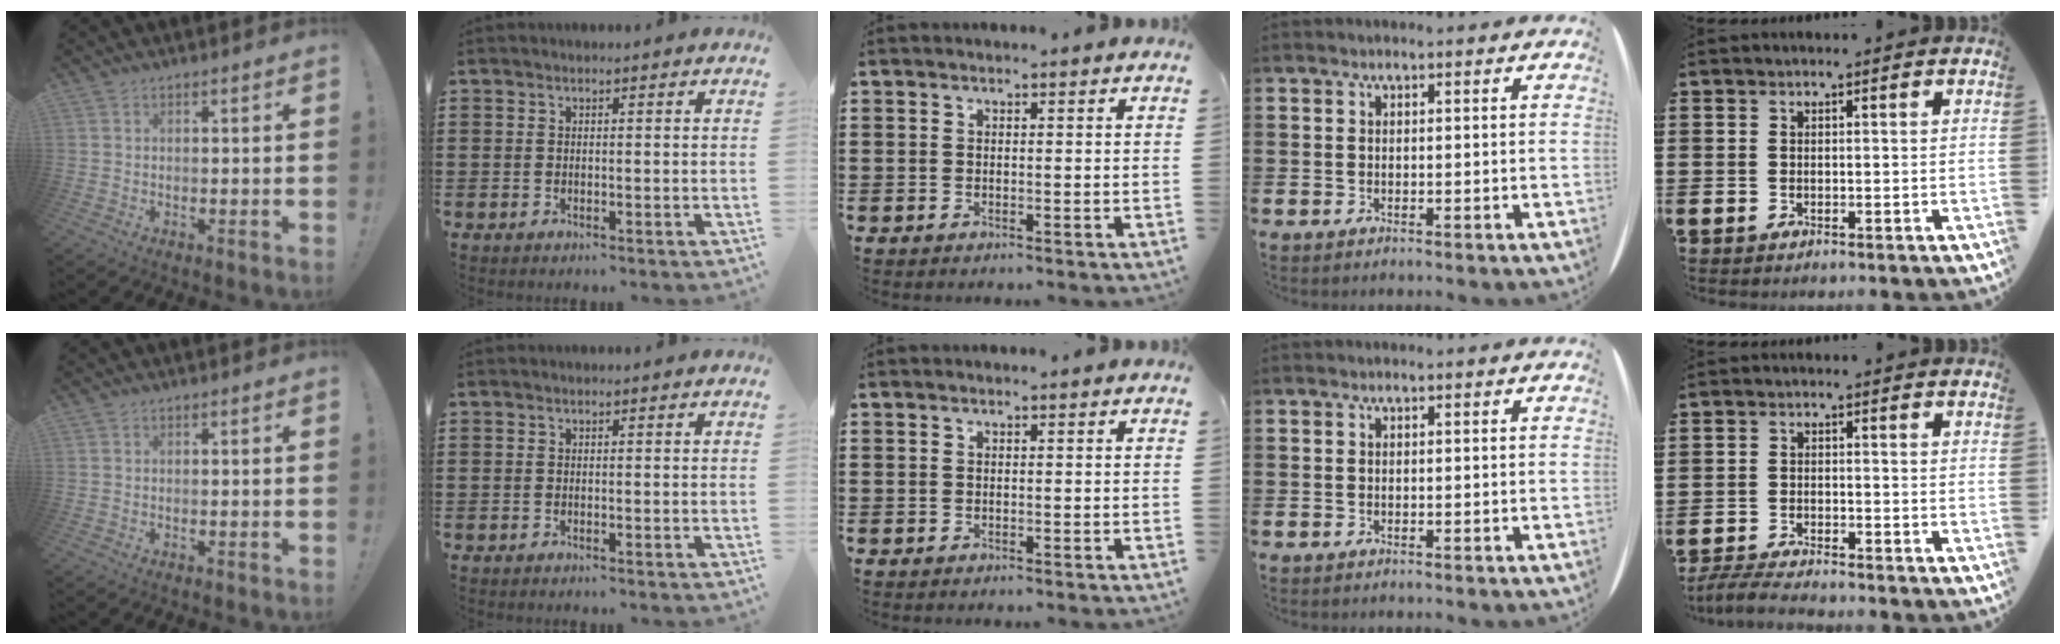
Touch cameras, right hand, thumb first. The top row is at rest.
{"little": {"total": 3.0, "force": [-2.9, -0.1, 0.8], "torque": [-0.021, -0.003, -0.060]}}